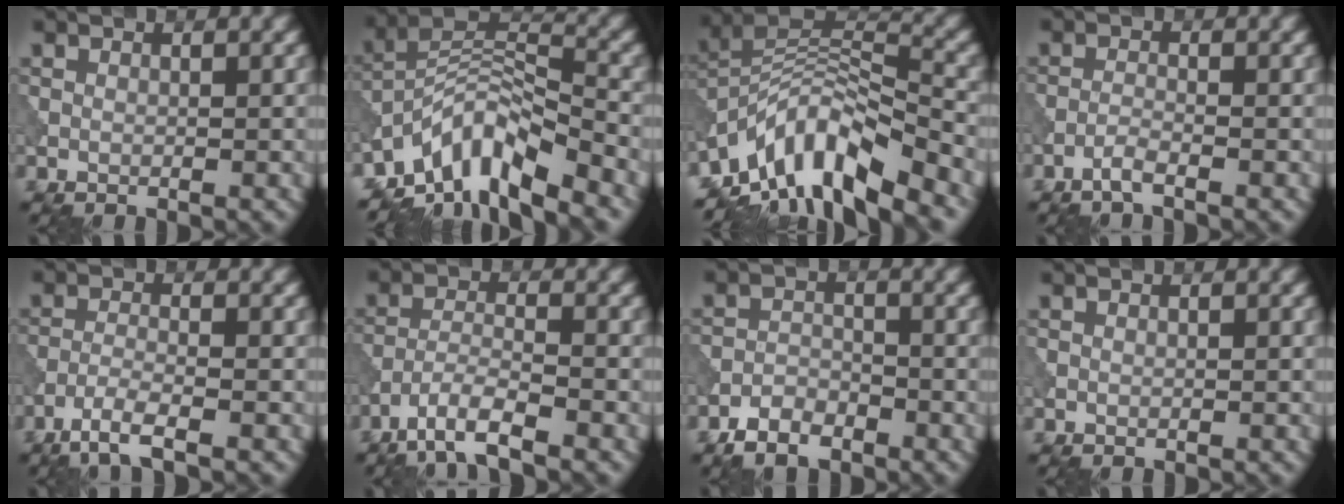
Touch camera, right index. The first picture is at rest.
{"total": 8.6, "force": [-6.3, 2.6, 5.3], "torque": [-0.079, 0.003, -0.130]}
{"total": 9.8, "force": [-6.5, 3.5, 6.4], "torque": [-0.101, 0.005, -0.130]}
{"total": 1.5, "force": [-1.1, 0.2, 0.9], "torque": [-0.017, 0.005, -0.029]}
{"total": 3.1, "force": [-2.3, 0.4, 2.1], "torque": [-0.043, -0.002, -0.055]}
{"total": 4.6, "force": [-3.5, 0.8, 2.9], "torque": [-0.057, -0.003, -0.075]}
{"total": 3.2, "force": [-2.4, 1.5, 1.5], "torque": [-0.024, 0.001, -0.052]}
{"total": 0.0}